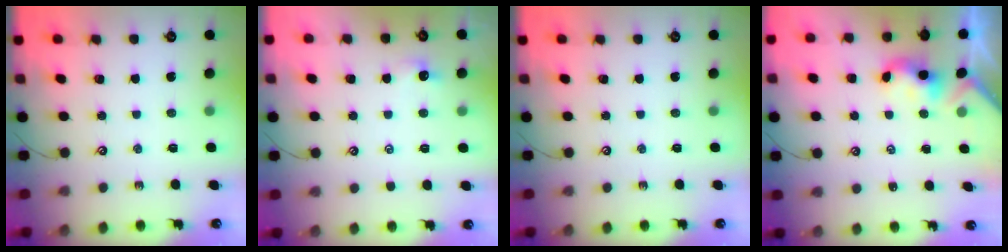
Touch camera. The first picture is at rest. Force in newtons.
{"total": 1.1, "press": 1.0, "slide": 0.4}
{"total": 0.0}
{"total": 2.3, "press": 2.3, "slide": 0.2}